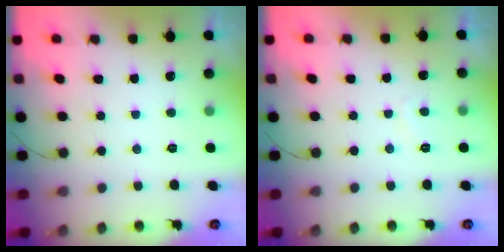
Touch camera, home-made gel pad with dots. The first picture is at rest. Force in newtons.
{"total": 1.9, "press": 1.8, "slide": 0.6}